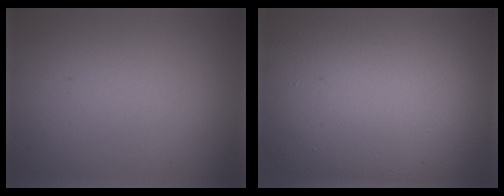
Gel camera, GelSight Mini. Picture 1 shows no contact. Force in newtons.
{"total": 17.6, "press": 17.5, "slide": 0.9}